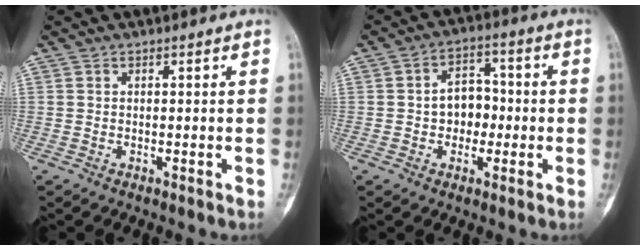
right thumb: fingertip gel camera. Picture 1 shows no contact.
{"total": 7.1, "force": [-0.7, 5.4, 4.5], "torque": [-0.033, 0.023, -0.018]}